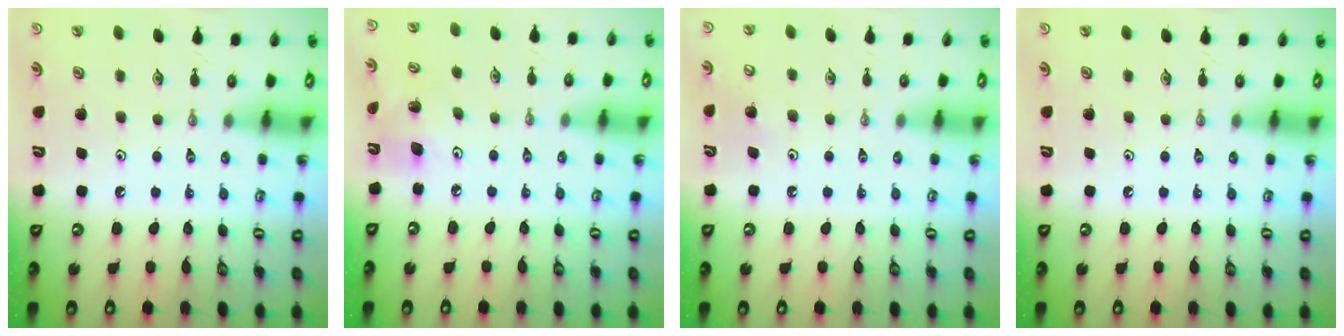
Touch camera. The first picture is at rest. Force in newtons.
{"total": 9.0, "press": 8.8, "slide": 1.4}
{"total": 5.5, "press": 5.5, "slide": 0.7}
{"total": 0.0}